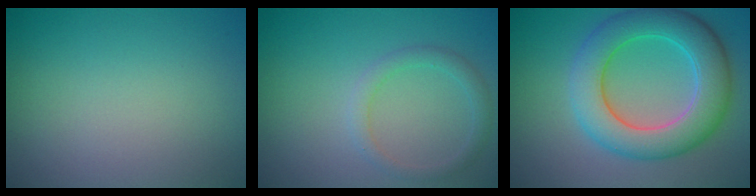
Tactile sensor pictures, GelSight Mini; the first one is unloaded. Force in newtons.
{"total": 1.8, "press": 1.8, "slide": 0.1}
{"total": 7.8, "press": 7.8, "slide": 0.4}